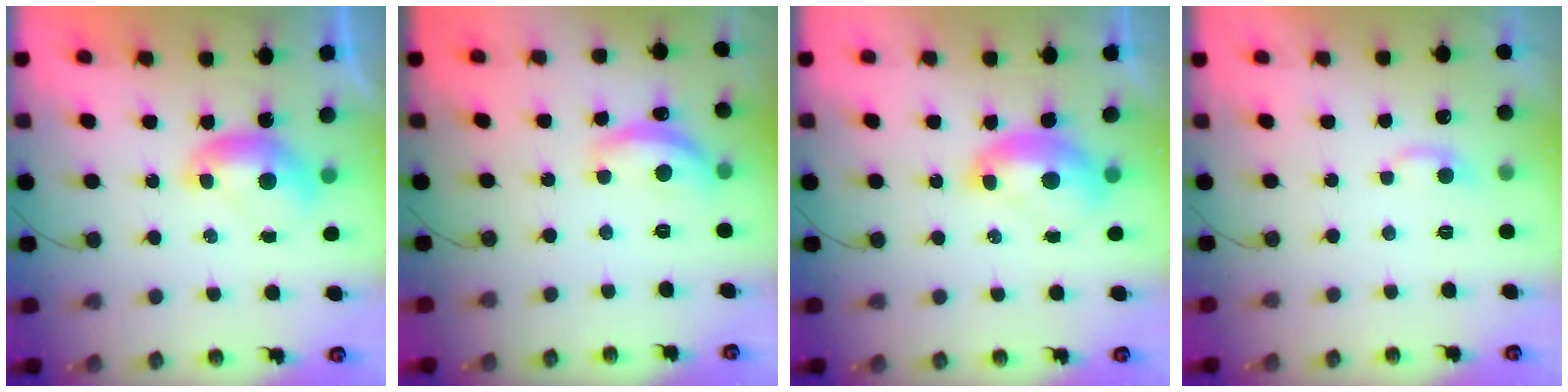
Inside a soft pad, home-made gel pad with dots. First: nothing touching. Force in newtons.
{"total": 8.1, "press": 8.0, "slide": 0.6}
{"total": 2.0, "press": 1.9, "slide": 0.7}
{"total": 1.6, "press": 1.5, "slide": 0.5}